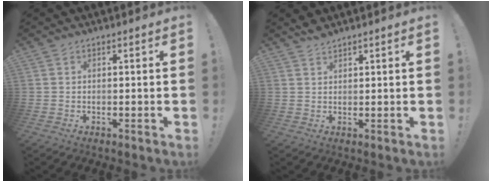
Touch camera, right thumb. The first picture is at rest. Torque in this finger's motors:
{"motor_torque": [-0.08, -0.12, 0.09, -0.38, 0.00]}